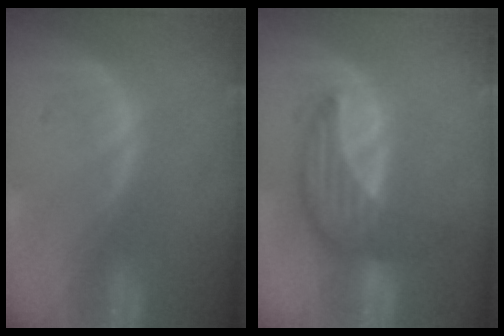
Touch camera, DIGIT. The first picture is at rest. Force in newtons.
{"total": 7.1, "press": 7.1, "slide": 0.1}